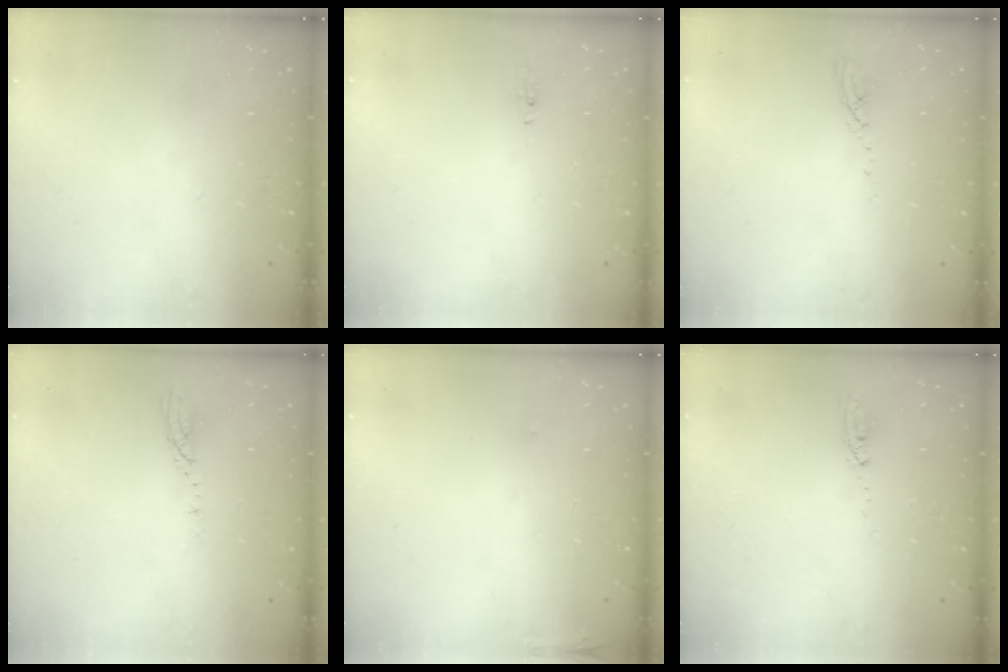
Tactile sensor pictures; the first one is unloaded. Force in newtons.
{"total": 3.8, "press": 2.8, "slide": 2.6}
{"total": 3.1, "press": 3.1, "slide": 0.3}
{"total": 3.0, "press": 3.0, "slide": 0.2}
{"total": 6.3, "press": 5.9, "slide": 2.1}
{"total": 3.8, "press": 3.7, "slide": 1.1}